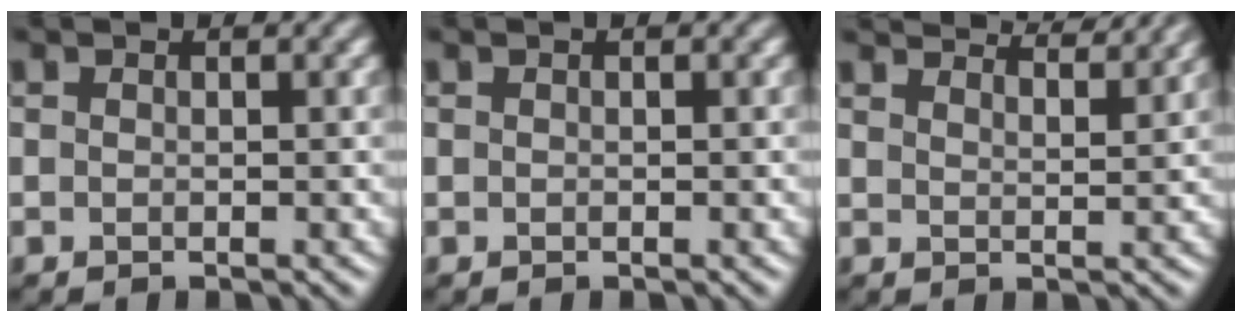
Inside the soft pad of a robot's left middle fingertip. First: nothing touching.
{"total": 0.0}
{"total": 5.8, "force": [5.2, 0.9, 2.3], "torque": [-0.025, 0.023, 0.042]}